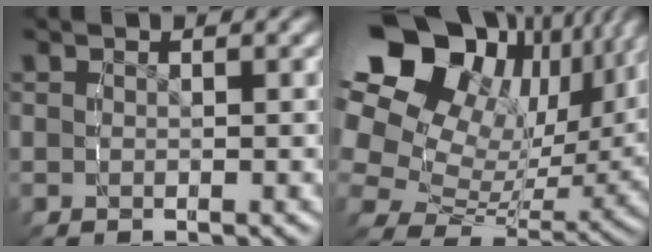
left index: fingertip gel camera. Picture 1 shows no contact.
{"total": 19.8, "force": [5.8, 14.3, 12.4], "torque": [-0.200, 0.018, 0.071]}